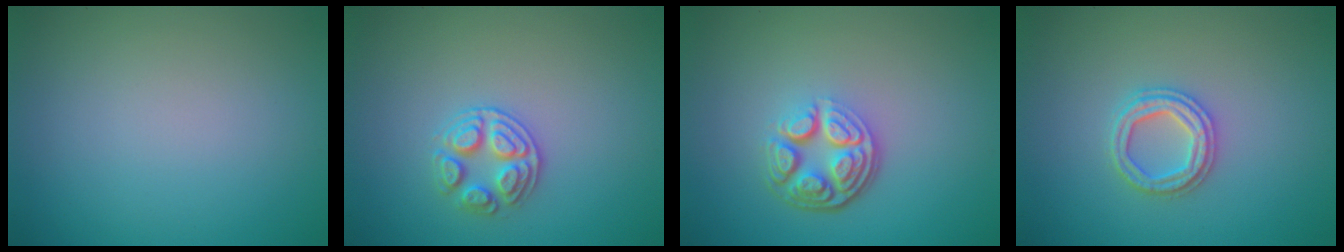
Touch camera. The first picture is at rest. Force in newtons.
{"total": 2.8, "press": 2.7, "slide": 0.7}
{"total": 4.8, "press": 3.5, "slide": 3.3}
{"total": 2.4, "press": 2.4, "slide": 0.3}